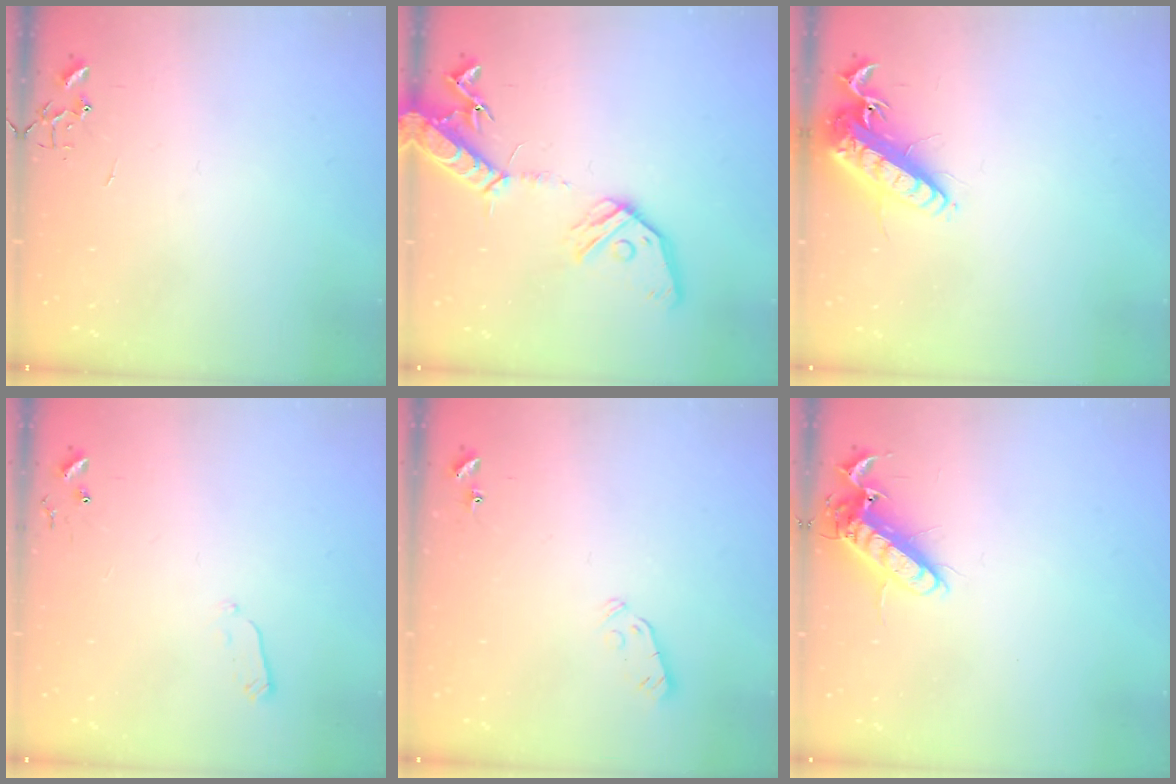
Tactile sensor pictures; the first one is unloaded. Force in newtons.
{"total": 16.6, "press": 16.2, "slide": 3.2}
{"total": 15.9, "press": 15.5, "slide": 3.3}
{"total": 4.0, "press": 3.9, "slide": 1.0}
{"total": 3.7, "press": 3.6, "slide": 0.6}
{"total": 12.7, "press": 12.5, "slide": 2.1}